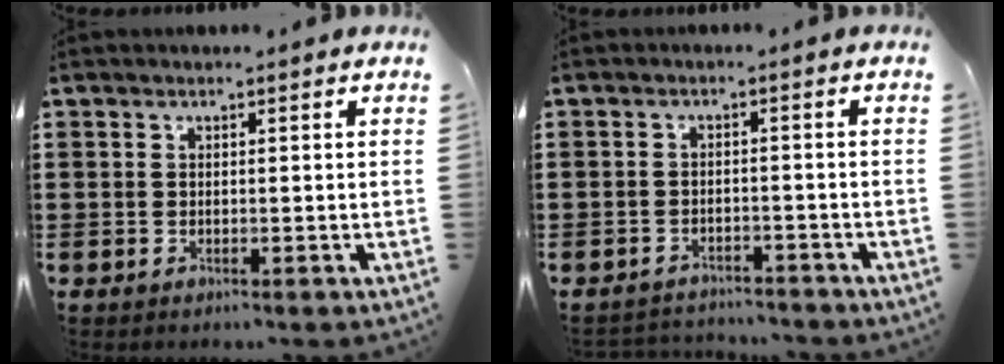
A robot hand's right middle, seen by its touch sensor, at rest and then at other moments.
{"total": 2.4, "force": [-2.4, 0.2, 0.0], "torque": [-0.009, -0.004, -0.051]}